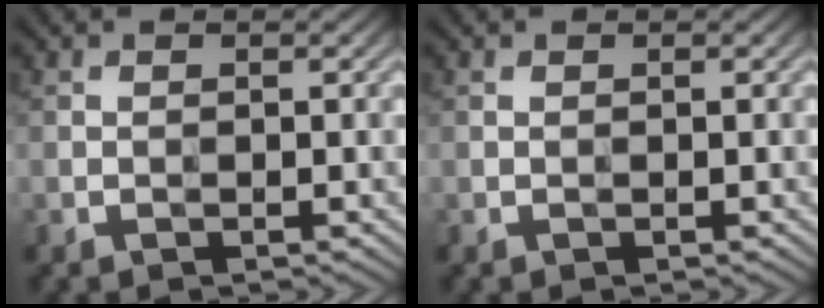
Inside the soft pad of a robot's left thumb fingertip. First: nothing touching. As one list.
[{"total": 0.0}]